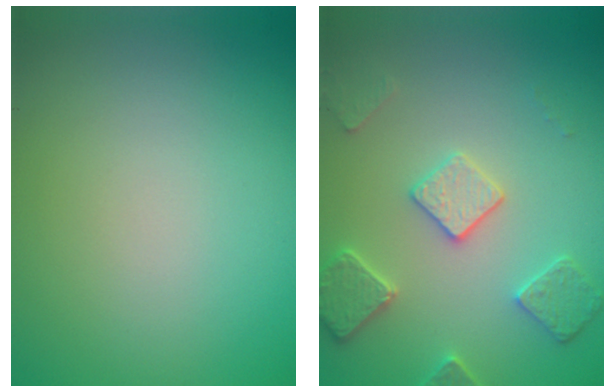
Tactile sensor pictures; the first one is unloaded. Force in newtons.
{"total": 4.0, "press": 3.5, "slide": 1.9}